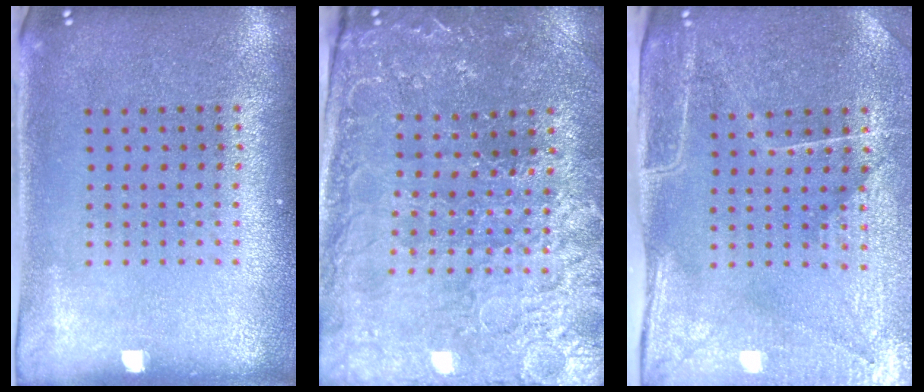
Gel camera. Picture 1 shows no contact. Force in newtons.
{"total": 3.2, "press": 3.2, "slide": 0.4}
{"total": 4.4, "press": 3.8, "slide": 2.2}